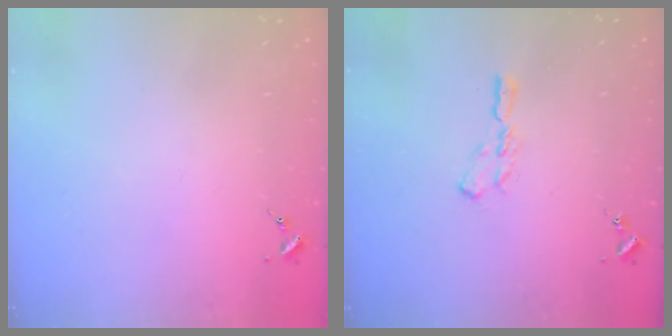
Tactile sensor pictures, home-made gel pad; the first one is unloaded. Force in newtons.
{"total": 5.8, "press": 5.8, "slide": 0.5}